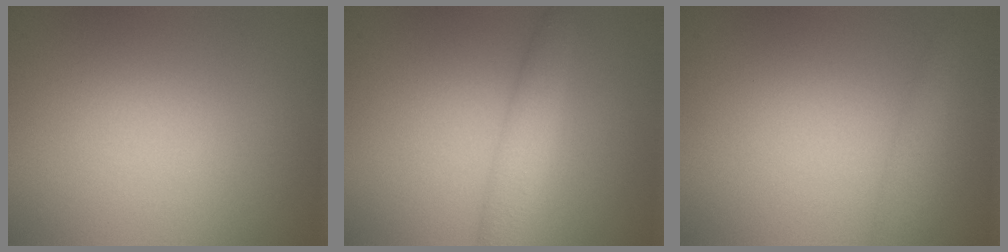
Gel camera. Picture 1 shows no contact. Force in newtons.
{"total": 2.7, "press": 2.7, "slide": 0.1}
{"total": 1.7, "press": 1.7, "slide": 0.1}